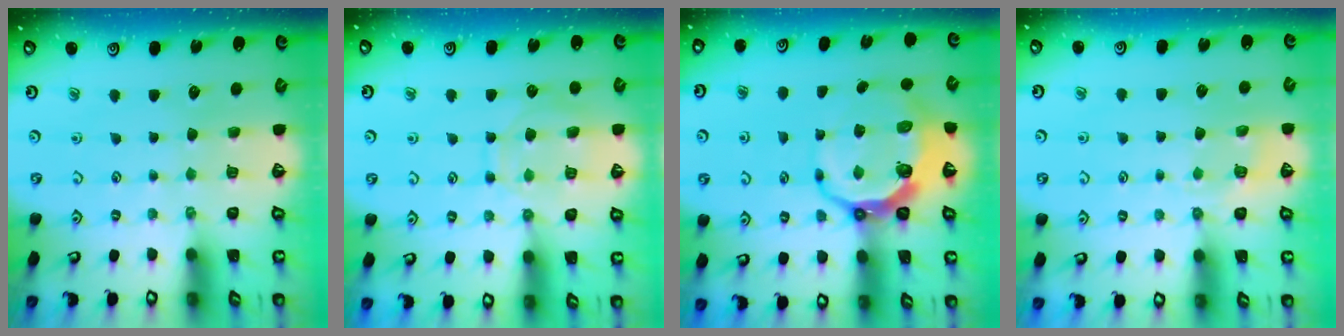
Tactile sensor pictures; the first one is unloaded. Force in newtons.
{"total": 11.2, "press": 11.1, "slide": 1.0}
{"total": 9.6, "press": 8.6, "slide": 4.3}
{"total": 5.1, "press": 4.9, "slide": 1.5}